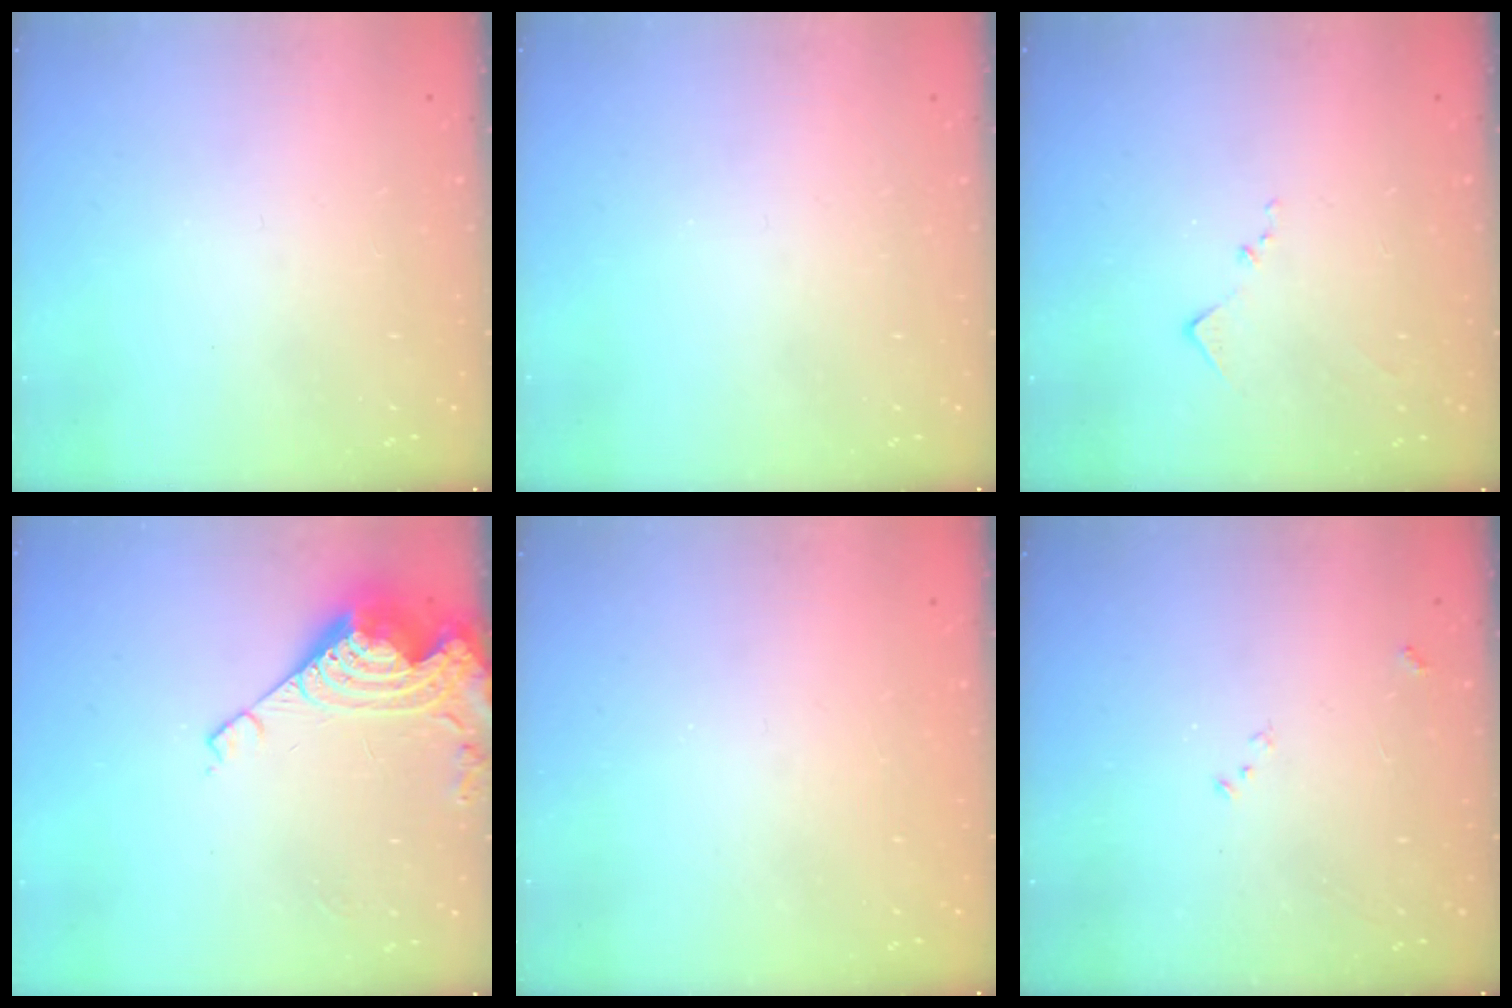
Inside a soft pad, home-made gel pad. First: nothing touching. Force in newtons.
{"total": 0.0}
{"total": 7.7, "press": 7.6, "slide": 0.7}
{"total": 12.0, "press": 11.9, "slide": 1.0}
{"total": 0.8, "press": 0.8, "slide": 0.3}
{"total": 7.6, "press": 7.5, "slide": 0.9}